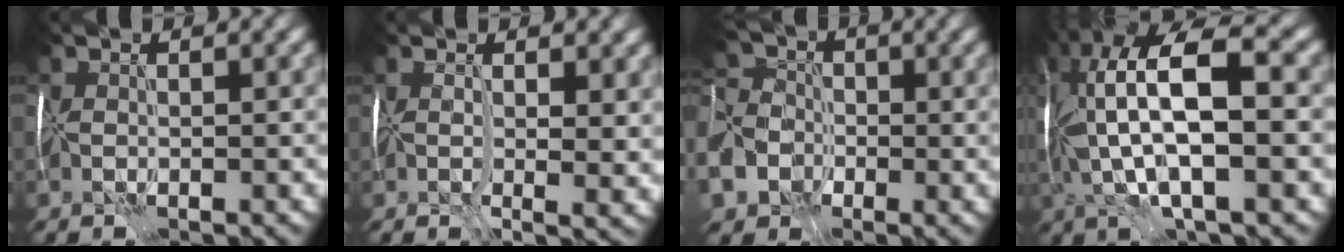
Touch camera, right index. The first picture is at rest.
{"total": 5.5, "force": [0.6, 2.6, 4.8], "torque": [-0.056, -0.019, 0.014]}
{"total": 11.8, "force": [-5.6, 8.9, 5.3], "torque": [-0.122, -0.031, -0.108]}
{"total": 14.1, "force": [1.7, 4.9, 13.1], "torque": [-0.257, 0.025, 0.036]}